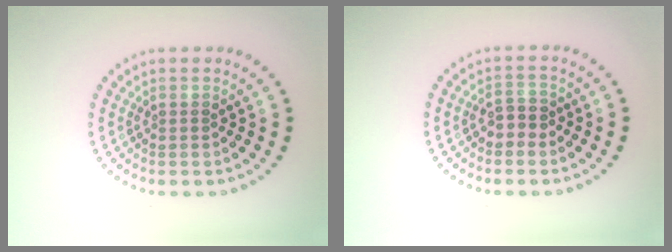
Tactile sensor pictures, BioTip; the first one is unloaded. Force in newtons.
{"total": 1.8, "press": 1.6, "slide": 0.7}